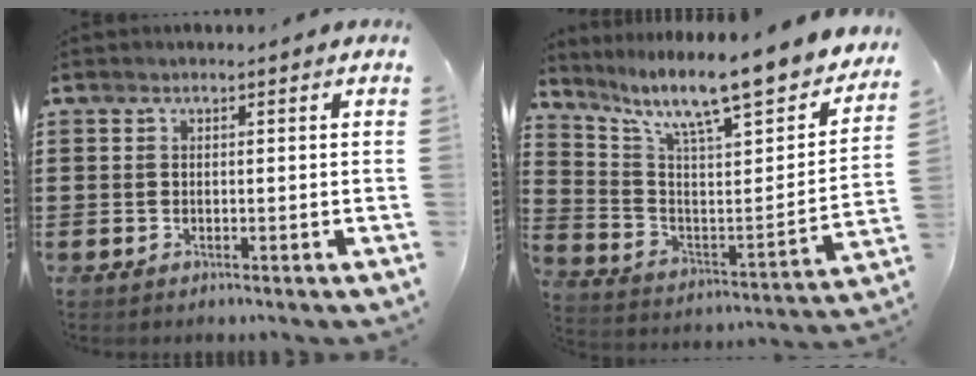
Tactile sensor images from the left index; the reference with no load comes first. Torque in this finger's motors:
{"motor_torque": [1.40, -0.74, 0.42, 0.21]}